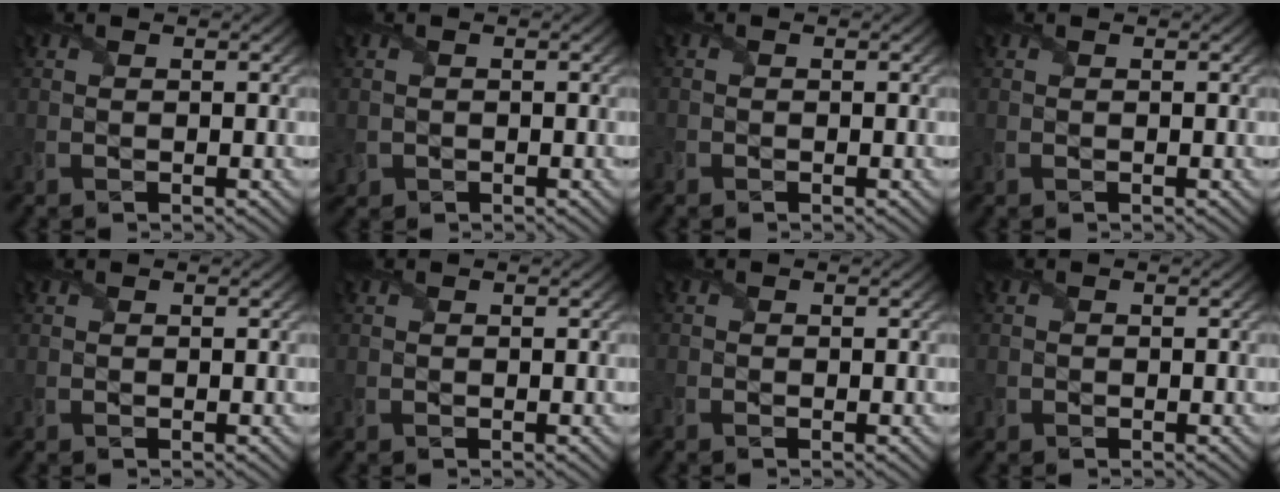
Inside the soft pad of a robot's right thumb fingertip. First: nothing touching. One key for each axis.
{"total": 0.9, "fx": -0.2, "fy": 0.9, "fz": -0.3, "tx": -0.001, "ty": -0.004, "tz": -0.008}
{"total": 0.8, "fx": -0.6, "fy": 0.5, "fz": 0.1, "tx": -0.005, "ty": -0.003, "tz": -0.013}
{"total": 0.0}
{"total": 0.0}
{"total": 0.0}
{"total": 1.2, "fx": -0.7, "fy": 0.7, "fz": 0.6, "tx": -0.020, "ty": -0.006, "tz": -0.014}
{"total": 0.7, "fx": -0.4, "fy": 0.5, "fz": -0.2, "tx": 0.003, "ty": -0.004, "tz": -0.011}